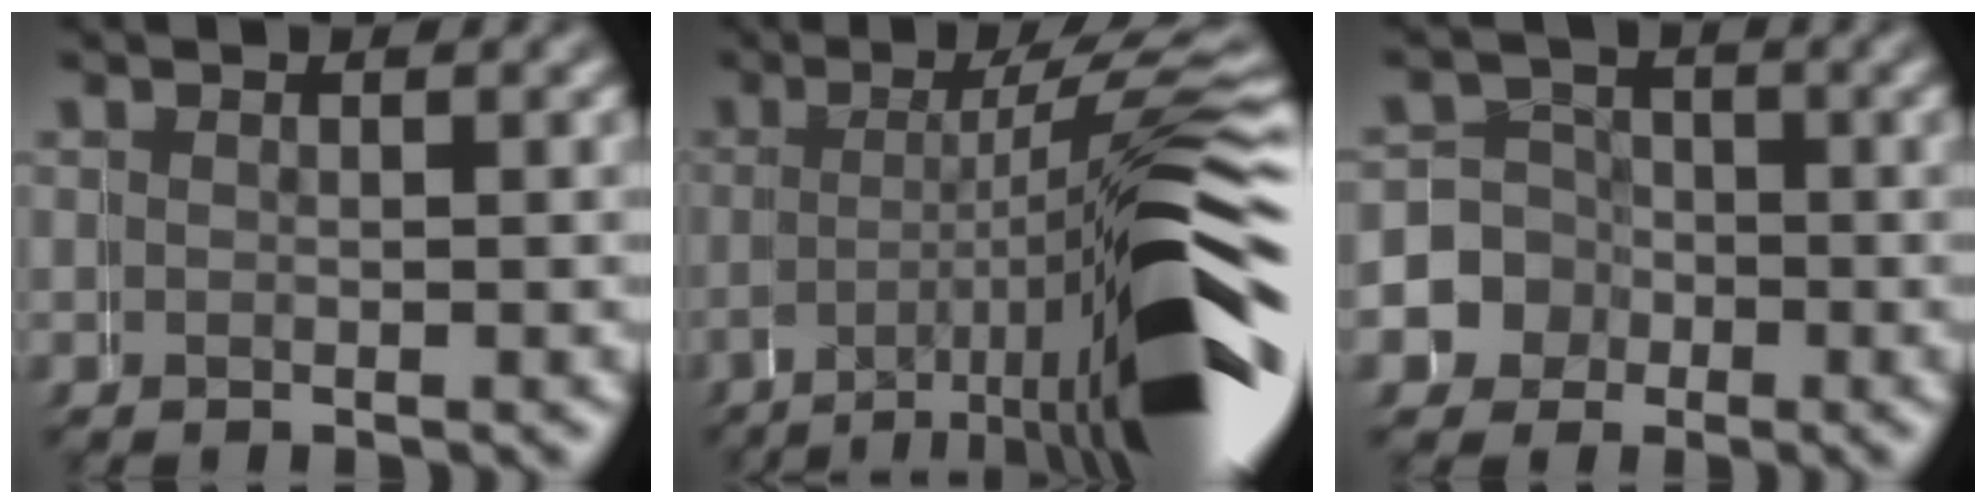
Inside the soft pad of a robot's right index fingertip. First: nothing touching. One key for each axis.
{"total": 13.7, "fx": -3.2, "fy": 3.3, "fz": 12.9, "tx": -0.185, "ty": -0.006, "tz": -0.039}
{"total": 9.1, "fx": -2.5, "fy": 8.6, "fz": 1.4, "tx": -0.059, "ty": -0.017, "tz": -0.054}